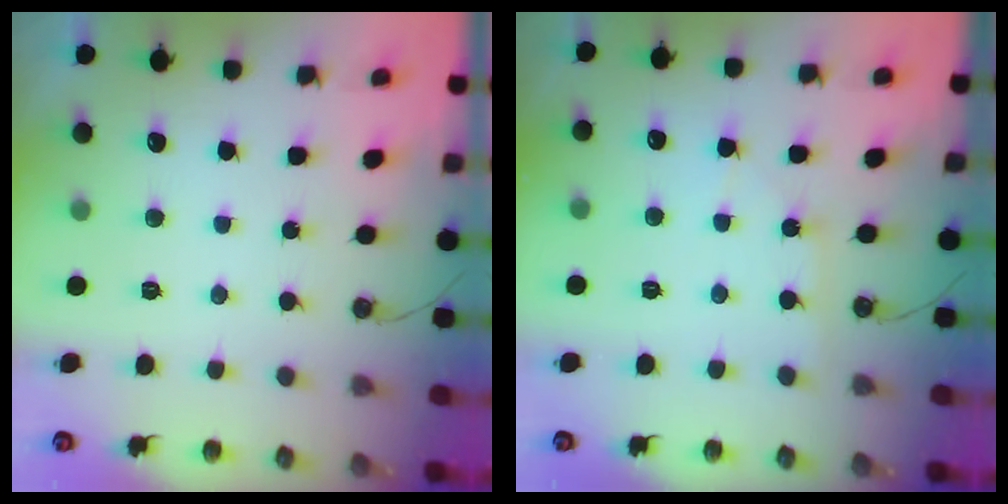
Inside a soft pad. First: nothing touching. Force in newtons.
{"total": 5.1, "press": 5.0, "slide": 0.8}